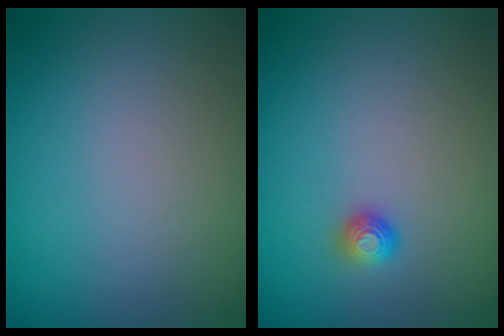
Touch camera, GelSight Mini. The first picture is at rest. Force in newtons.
{"total": 1.1, "press": 1.1, "slide": 0.4}